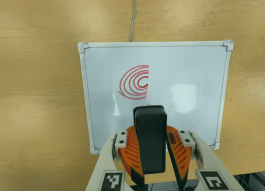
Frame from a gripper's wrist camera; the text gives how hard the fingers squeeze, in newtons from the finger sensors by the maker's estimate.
{"total": 11.5, "left": 10.9, "right": 12.2}